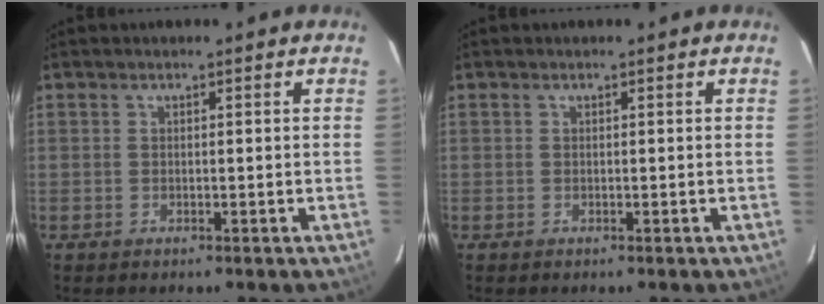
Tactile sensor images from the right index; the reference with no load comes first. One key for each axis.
{"total": 0.0}